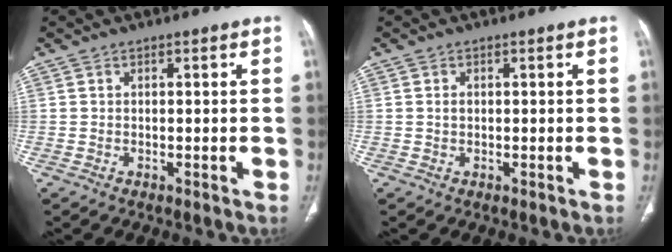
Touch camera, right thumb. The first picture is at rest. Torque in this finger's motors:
{"motor_torque": [-0.16, -0.05, 0.38, 0.02, 0.10]}